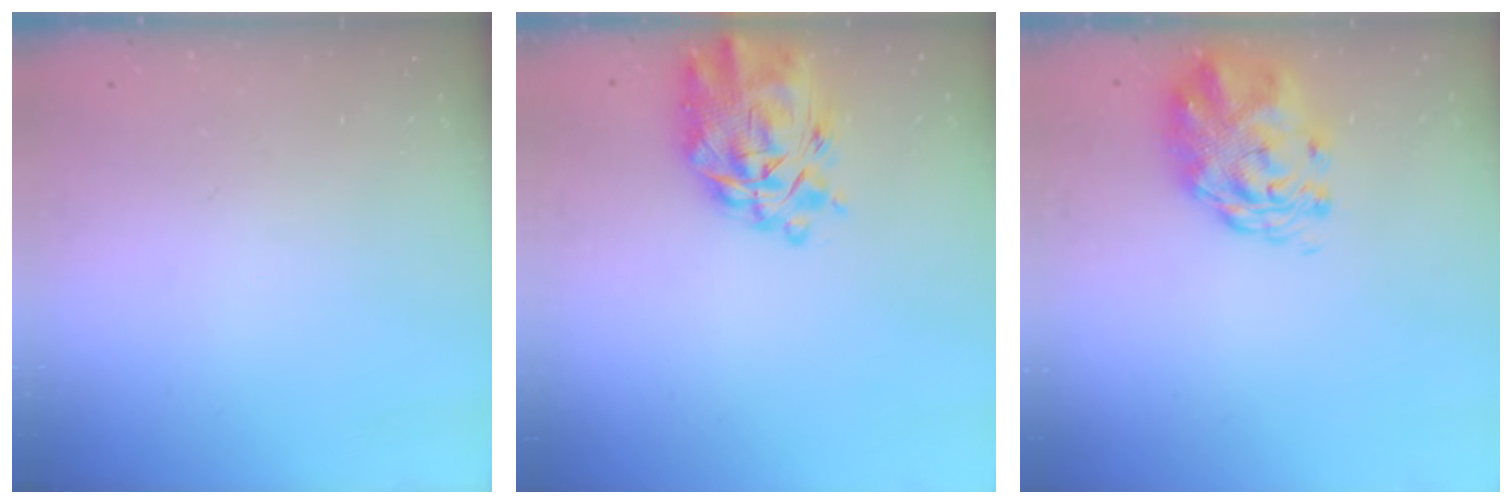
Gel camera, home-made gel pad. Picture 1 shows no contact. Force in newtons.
{"total": 8.6, "press": 8.0, "slide": 3.2}
{"total": 2.7, "press": 2.5, "slide": 1.0}